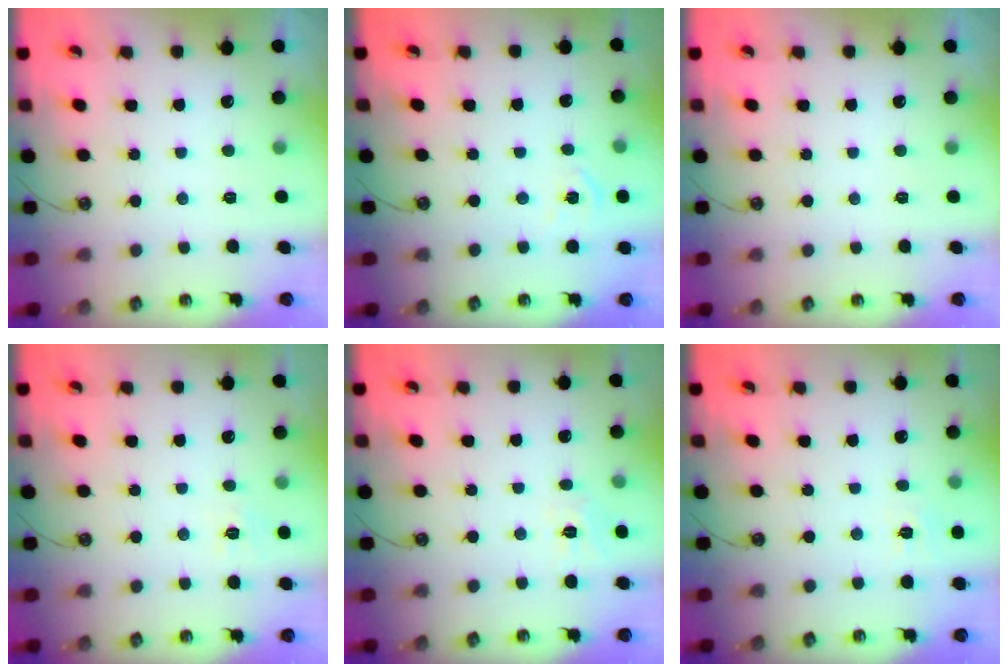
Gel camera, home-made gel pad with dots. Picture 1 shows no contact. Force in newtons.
{"total": 4.7, "press": 4.7, "slide": 0.6}
{"total": 0.0}
{"total": 5.7, "press": 5.7, "slide": 0.7}
{"total": 4.9, "press": 4.9, "slide": 0.2}
{"total": 4.8, "press": 4.8, "slide": 0.4}